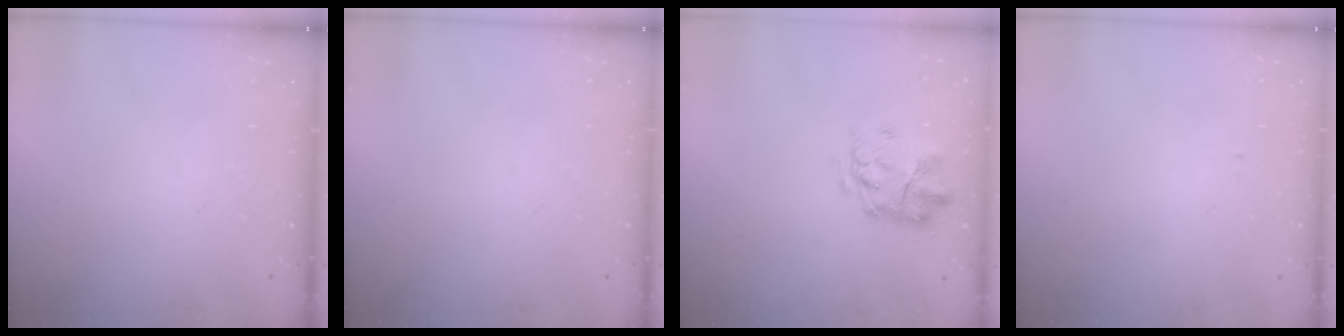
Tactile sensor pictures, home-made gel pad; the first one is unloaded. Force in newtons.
{"total": 0.0}
{"total": 3.8, "press": 3.4, "slide": 1.7}
{"total": 0.9, "press": 0.8, "slide": 0.3}